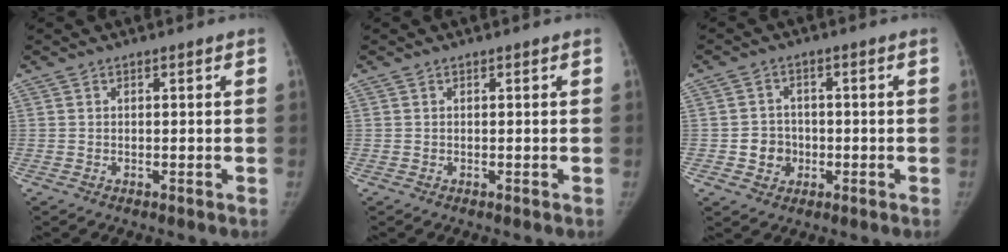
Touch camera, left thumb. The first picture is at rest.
{"total": 0.0}
{"total": 4.8, "force": [-1.0, 4.4, 1.6], "torque": [-0.002, 0.009, -0.016]}